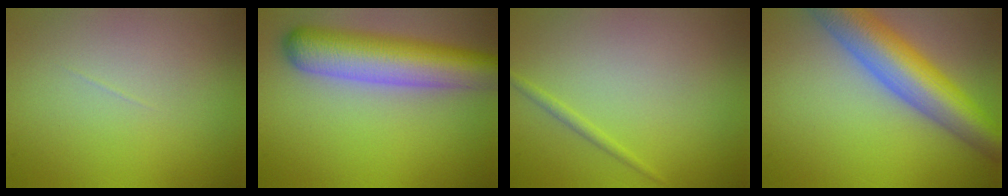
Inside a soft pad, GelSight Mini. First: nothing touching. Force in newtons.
{"total": 8.6, "press": 8.6, "slide": 0.3}
{"total": 0.9, "press": 0.9, "slide": 0.2}
{"total": 9.2, "press": 9.2, "slide": 0.4}